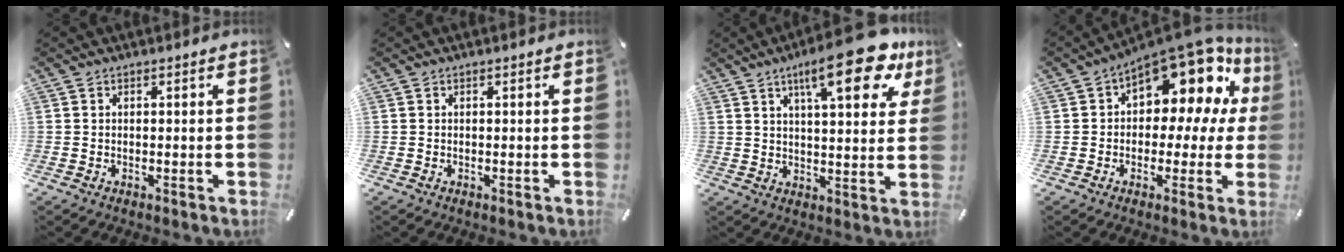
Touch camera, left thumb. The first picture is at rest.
{"total": 0.0}
{"total": 18.4, "force": [10.1, 5.7, 14.3], "torque": [-0.211, -0.041, 0.154]}
{"total": 16.5, "force": [9.0, 8.8, 10.7], "torque": [-0.148, -0.075, 0.150]}